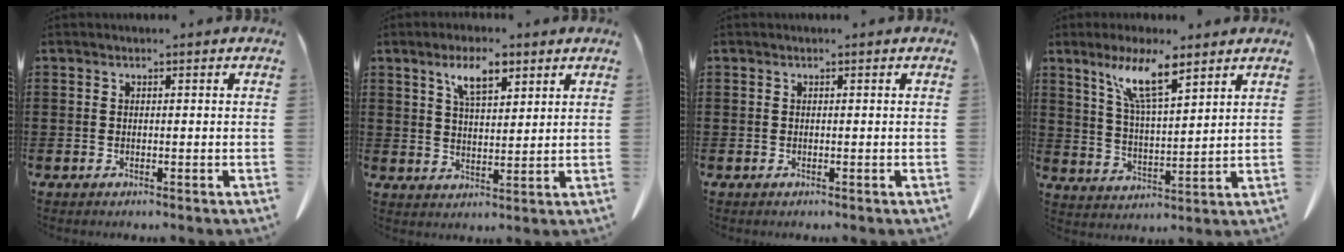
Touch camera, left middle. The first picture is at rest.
{"total": 6.1, "force": [4.0, 2.1, 4.2], "torque": [-0.083, 0.002, 0.068]}
{"total": 0.0}
{"total": 9.1, "force": [6.2, 1.6, 6.4], "torque": [-0.141, -0.011, 0.108]}